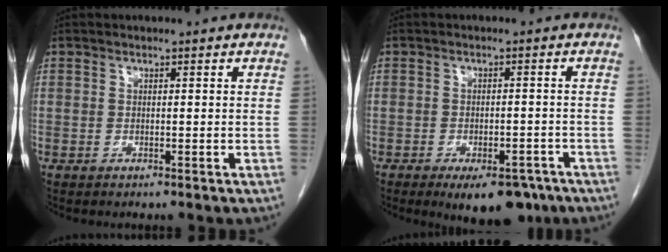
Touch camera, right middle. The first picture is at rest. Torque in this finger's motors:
{"motor_torque": [0.20, -0.16, 0.11, 0.05]}